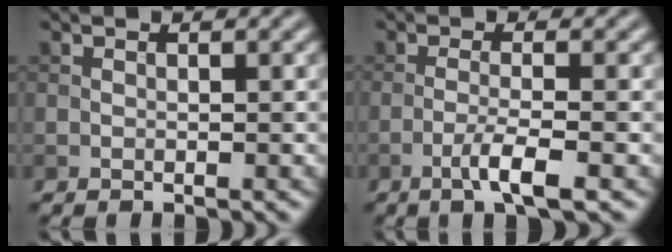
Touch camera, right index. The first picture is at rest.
{"total": 3.1, "force": [-1.5, 0.4, 2.7], "torque": [-0.047, 0.007, -0.036]}